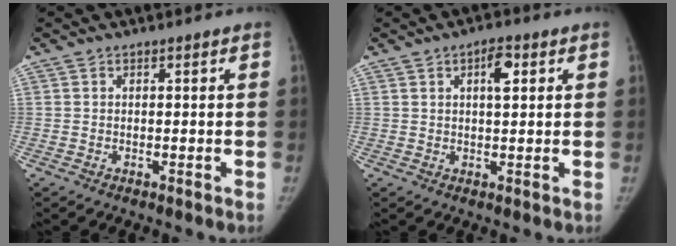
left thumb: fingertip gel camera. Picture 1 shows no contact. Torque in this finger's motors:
{"motor_torque": [0.11, 0.02, 0.93, 0.12, 0.13]}